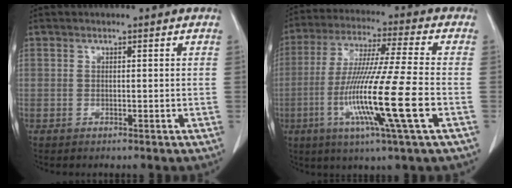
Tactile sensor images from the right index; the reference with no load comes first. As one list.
[{"total": 16.3, "force": [-4.8, -1.1, 15.5], "torque": [-0.307, -0.025, -0.094]}]